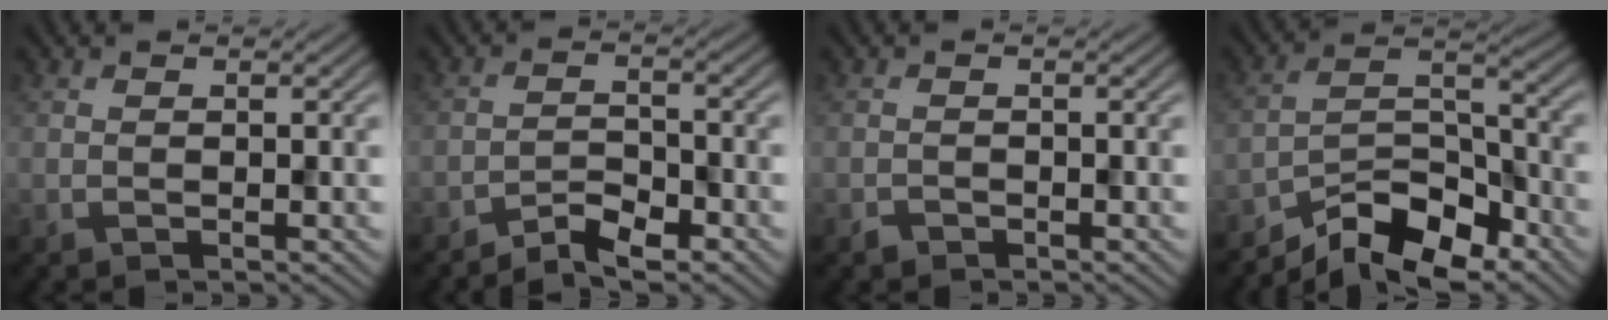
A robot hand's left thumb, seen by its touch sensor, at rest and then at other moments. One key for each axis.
{"total": 4.0, "fx": -3.3, "fy": 0.9, "fz": 1.9, "tx": -0.035, "ty": 0.004, "tz": -0.067}
{"total": 1.0, "fx": -0.8, "fy": 0.5, "fz": 0.1, "tx": -0.001, "ty": -0.001, "tz": -0.017}
{"total": 9.5, "fx": -7.8, "fy": 3.0, "fz": 4.6, "tx": -0.071, "ty": 0.007, "tz": -0.155}